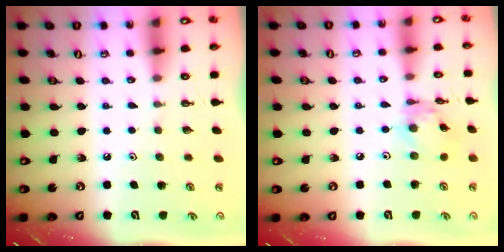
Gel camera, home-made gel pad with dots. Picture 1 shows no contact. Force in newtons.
{"total": 6.6, "press": 6.6, "slide": 0.4}